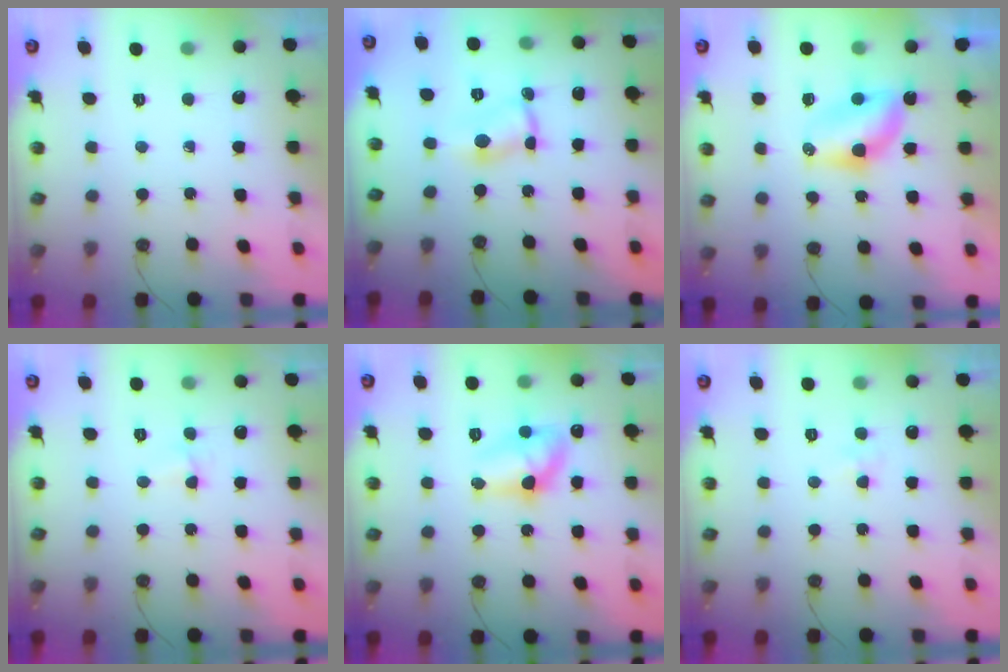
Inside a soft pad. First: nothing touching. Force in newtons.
{"total": 2.0, "press": 2.0, "slide": 0.1}
{"total": 6.3, "press": 6.3, "slide": 0.3}
{"total": 2.1, "press": 2.1, "slide": 0.5}
{"total": 11.8, "press": 11.8, "slide": 0.9}
{"total": 3.5, "press": 3.4, "slide": 0.6}